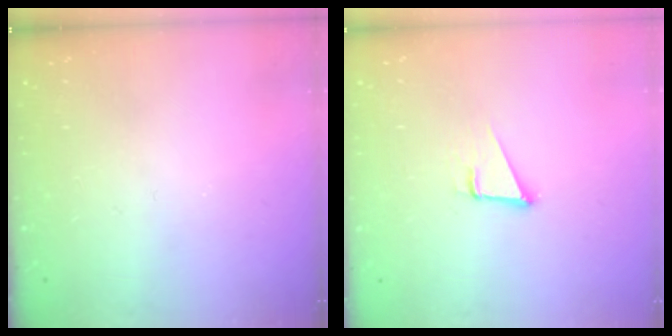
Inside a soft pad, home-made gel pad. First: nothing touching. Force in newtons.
{"total": 3.7, "press": 2.9, "slide": 2.2}